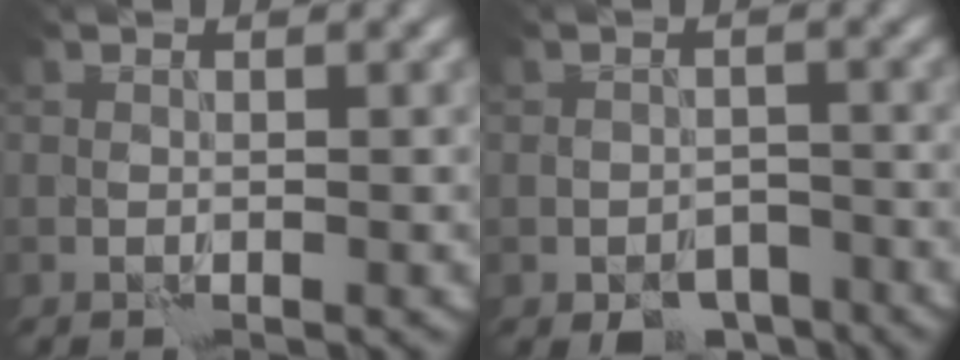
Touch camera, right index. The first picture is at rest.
{"total": 3.4, "force": [-2.4, 1.9, 1.3], "torque": [-0.010, -0.009, -0.038]}